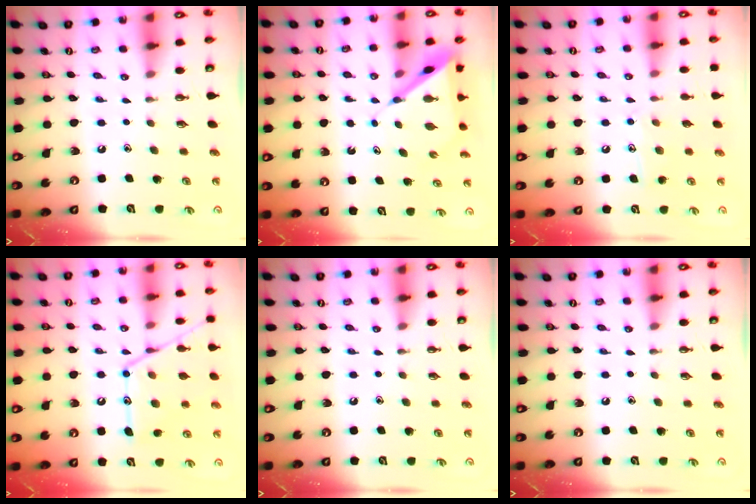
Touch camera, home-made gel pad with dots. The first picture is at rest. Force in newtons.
{"total": 7.5, "press": 7.5, "slide": 0.7}
{"total": 9.2, "press": 9.2, "slide": 0.5}
{"total": 16.5, "press": 16.5, "slide": 1.4}
{"total": 0.0}
{"total": 0.0}